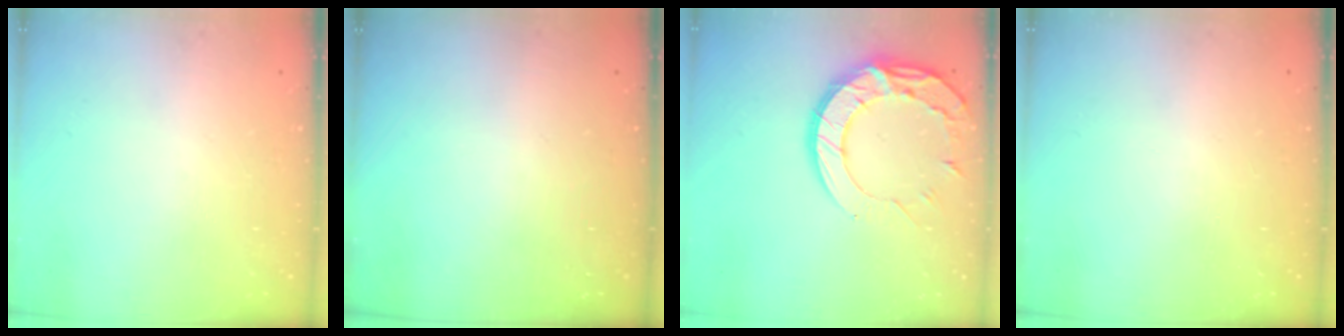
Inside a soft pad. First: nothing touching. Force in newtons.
{"total": 0.0}
{"total": 15.1, "press": 15.0, "slide": 1.3}
{"total": 0.0}